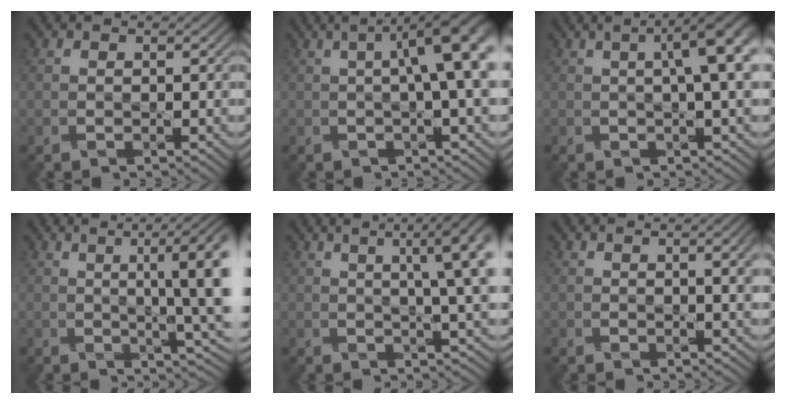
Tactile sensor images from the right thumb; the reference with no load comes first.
{"total": 7.7, "force": [1.3, 1.5, 7.4], "torque": [-0.090, 0.026, 0.016]}
{"total": 5.7, "force": [1.3, 1.1, 5.5], "torque": [-0.065, 0.020, 0.019]}
{"total": 10.2, "force": [1.3, 1.9, 9.9], "torque": [-0.119, 0.016, 0.020]}
{"total": 9.0, "force": [2.5, 2.3, 8.3], "torque": [-0.079, 0.034, 0.024]}
{"total": 2.3, "force": [0.8, 0.1, 2.2], "torque": [-0.034, 0.004, 0.014]}